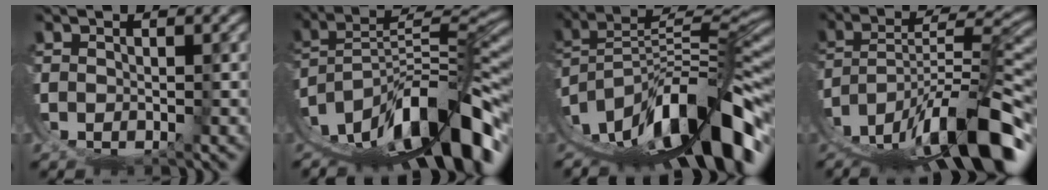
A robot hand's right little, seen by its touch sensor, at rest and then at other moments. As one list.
[{"total": 12.8, "force": [-4.1, 6.1, 10.5], "torque": [-0.160, -0.008, -0.049]}, {"total": 14.3, "force": [-3.6, 7.4, 11.7], "torque": [-0.182, -0.006, -0.043]}, {"total": 11.0, "force": [-4.7, 4.4, 8.9], "torque": [-0.136, -0.011, -0.053]}]